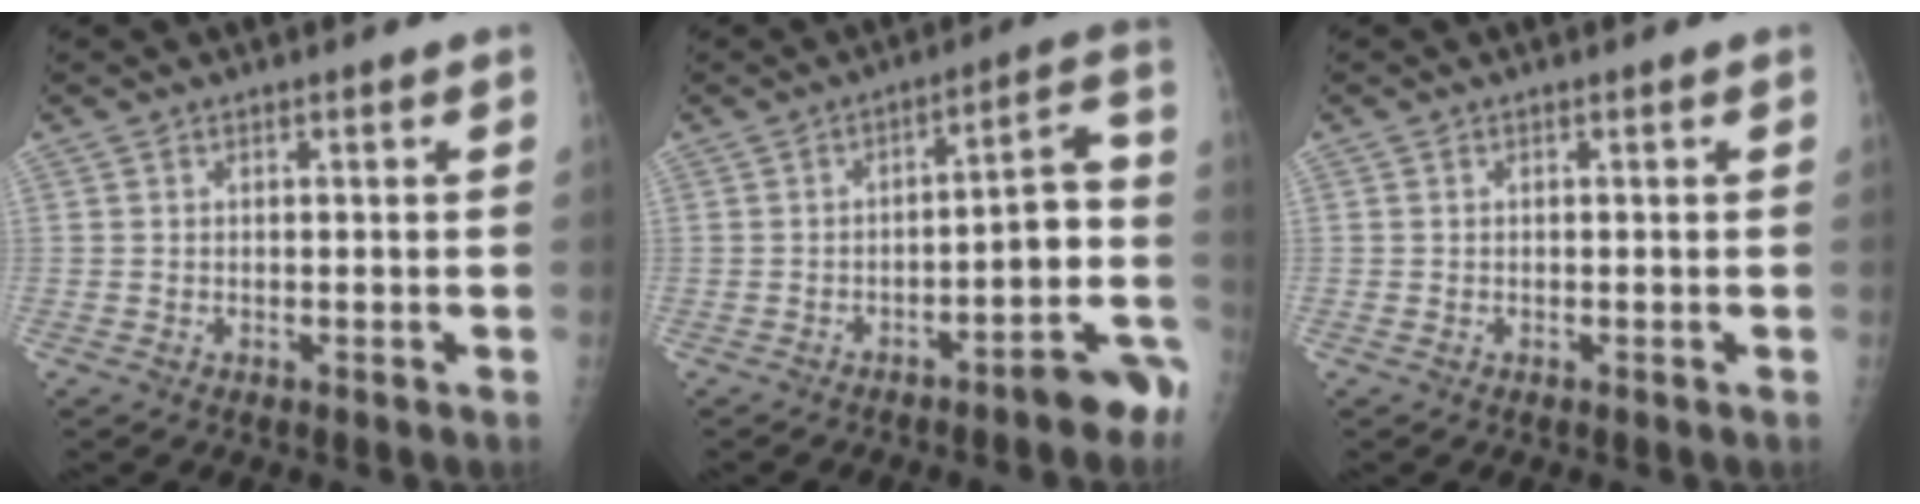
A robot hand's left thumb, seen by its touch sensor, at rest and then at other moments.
{"total": 11.1, "force": [-6.0, 2.9, 8.8], "torque": [-0.079, 0.077, -0.085]}
{"total": 0.0}